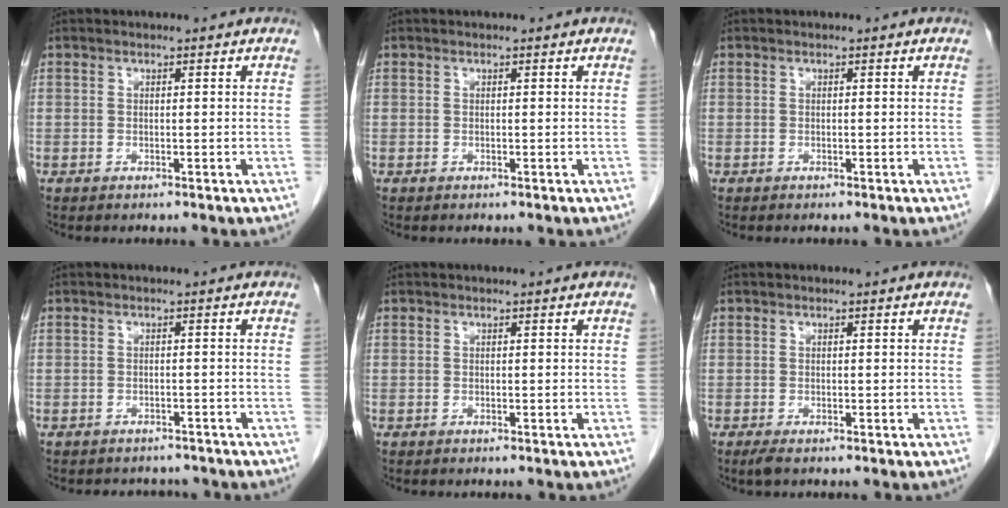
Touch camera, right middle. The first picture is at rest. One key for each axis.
{"total": 0.0}
{"total": 0.0}
{"total": 5.2, "fx": -4.8, "fy": 2.0, "fz": 0.4, "tx": -0.005, "ty": 0.004, "tz": -0.055}
{"total": 0.0}
{"total": 1.1, "fx": -0.8, "fy": 0.2, "fz": 0.8, "tx": -0.019, "ty": -0.004, "tz": -0.012}